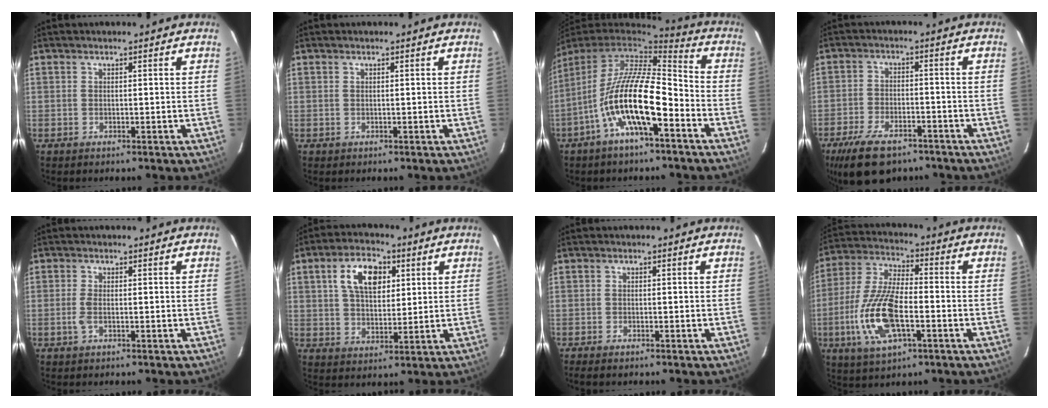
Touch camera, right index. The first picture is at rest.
{"total": 0.0}
{"total": 16.1, "force": [-6.7, 4.4, 13.9], "torque": [-0.256, -0.008, -0.131]}
{"total": 12.9, "force": [-9.1, 6.0, 6.9], "torque": [-0.159, -0.016, -0.152]}
{"total": 2.1, "force": [-0.5, 0.6, 2.0], "torque": [-0.042, -0.001, -0.011]}
{"total": 9.9, "force": [3.5, 5.6, 7.4], "torque": [-0.134, 0.023, 0.063]}
{"total": 1.8, "force": [-1.5, 0.4, 0.9], "torque": [-0.023, -0.005, -0.029]}
{"total": 15.8, "force": [-4.6, 6.1, 13.8], "torque": [-0.300, -0.006, -0.088]}